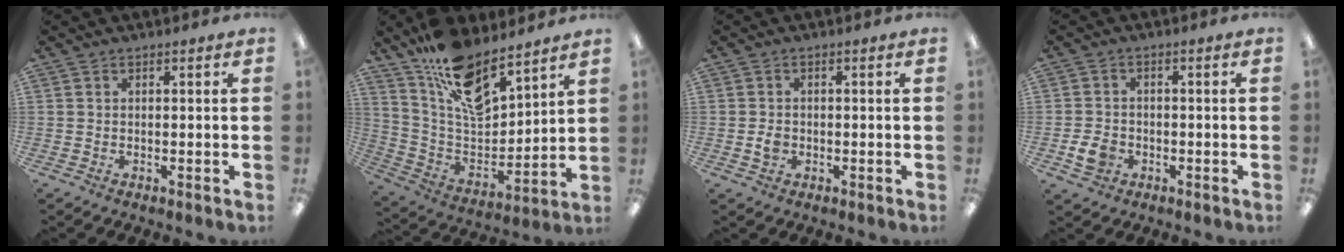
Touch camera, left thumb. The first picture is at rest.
{"total": 16.2, "force": [12.0, 6.7, 8.6], "torque": [-0.163, -0.073, 0.220]}
{"total": 2.4, "force": [-0.4, 1.9, 1.4], "torque": [-0.016, 0.000, -0.010]}
{"total": 4.5, "force": [-1.9, 3.4, 2.4], "torque": [-0.049, 0.005, -0.035]}